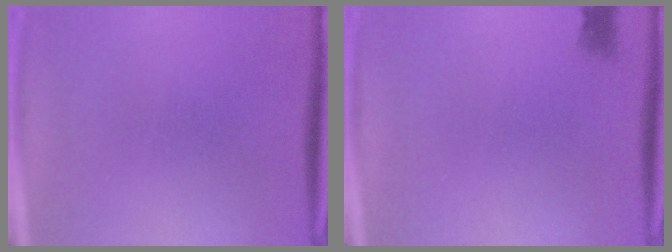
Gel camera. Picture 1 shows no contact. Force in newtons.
{"total": 1.1}